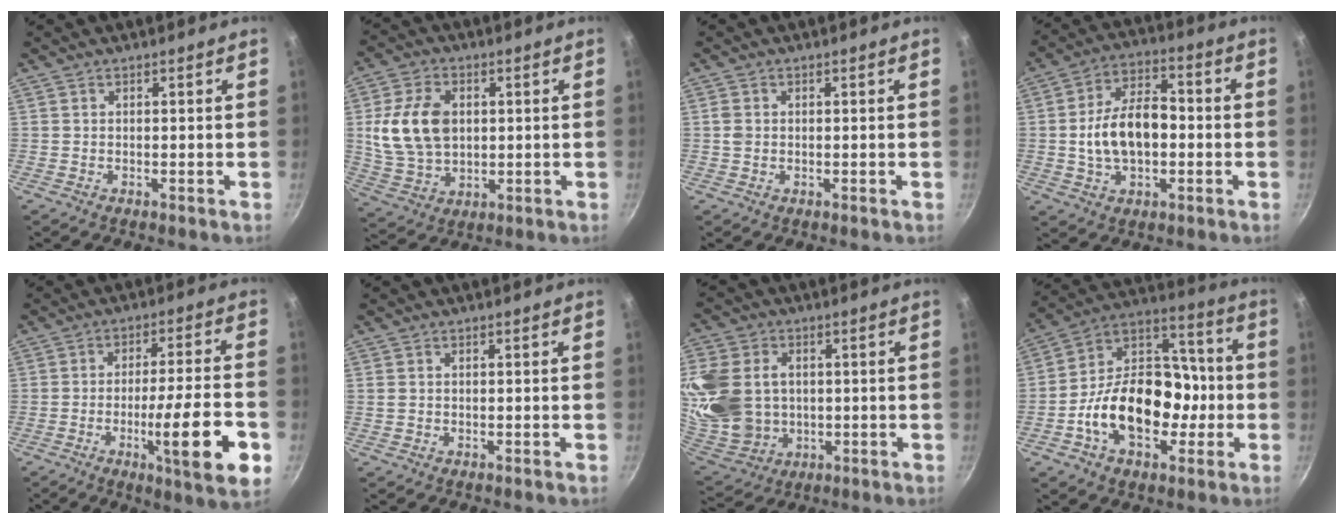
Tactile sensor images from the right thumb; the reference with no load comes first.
{"total": 13.4, "force": [1.9, 9.3, 9.4], "torque": [-0.166, -0.005, 0.044]}
{"total": 1.6, "force": [0.0, 1.3, 0.8], "torque": [-0.013, 0.003, -0.002]}
{"total": 13.1, "force": [-1.2, 7.9, 10.4], "torque": [-0.160, 0.032, -0.025]}
{"total": 13.7, "force": [-5.1, 2.2, 12.6], "torque": [-0.168, 0.025, -0.074]}
{"total": 0.8, "force": [0.1, 0.7, 0.4], "torque": [-0.006, 0.002, 0.001]}
{"total": 19.7, "force": [1.8, 15.4, 12.2], "torque": [-0.264, -0.001, 0.049]}
{"total": 21.5, "force": [-4.9, 14.8, 14.8], "torque": [-0.200, 0.059, -0.088]}